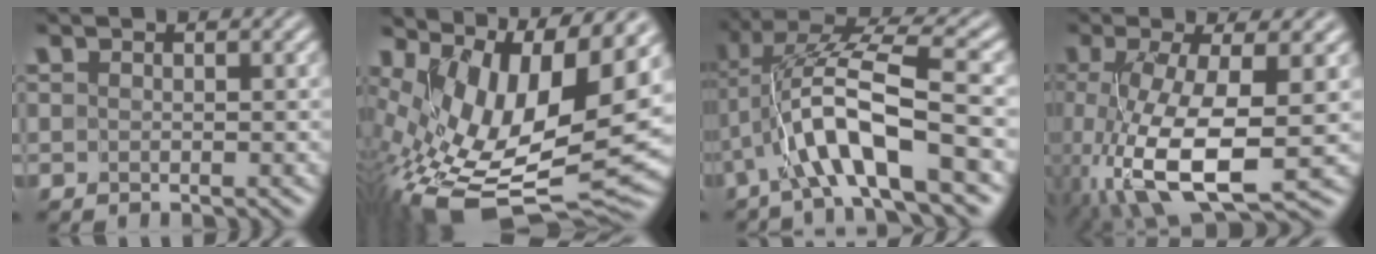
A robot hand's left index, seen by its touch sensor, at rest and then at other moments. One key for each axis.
{"total": 15.1, "fx": 1.6, "fy": 6.3, "fz": 13.6, "tx": -0.245, "ty": -0.009, "tz": 0.039}
{"total": 8.1, "fx": -2.7, "fy": 1.5, "fz": 7.5, "tx": -0.135, "ty": 0.024, "tz": -0.055}
{"total": 9.7, "fx": -3.1, "fy": 2.8, "fz": 8.7, "tx": -0.175, "ty": -0.017, "tz": -0.053}